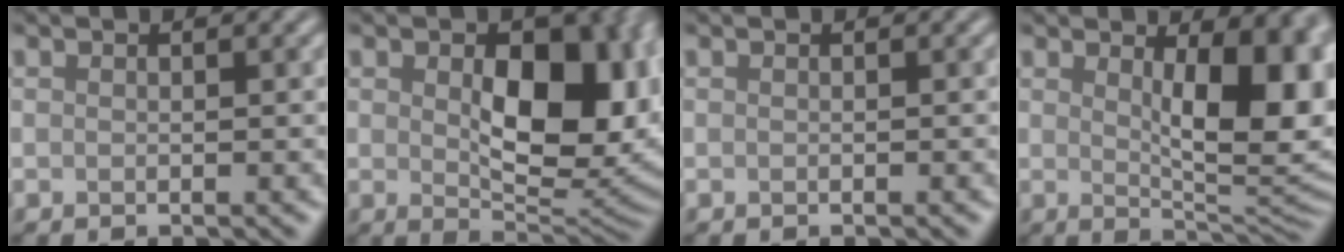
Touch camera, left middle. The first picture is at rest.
{"total": 11.5, "force": [1.4, 6.6, 9.2], "torque": [-0.128, -0.014, 0.031]}
{"total": 0.0}
{"total": 9.7, "force": [2.0, 3.9, 8.6], "torque": [-0.095, -0.002, 0.035]}